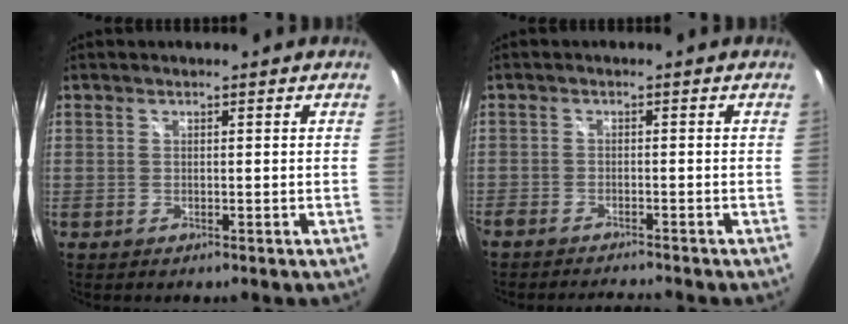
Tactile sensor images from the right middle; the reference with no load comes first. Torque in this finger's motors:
{"motor_torque": [0.81, -0.85, 0.08, 0.06]}